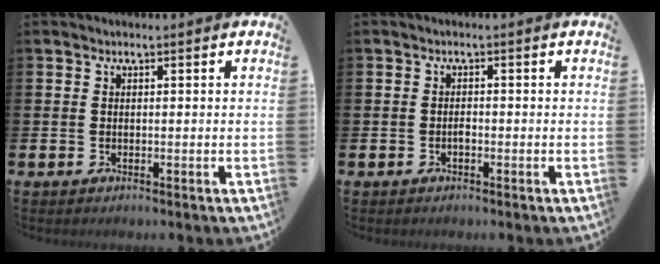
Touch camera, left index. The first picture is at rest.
{"total": 0.8, "force": [-0.4, 0.4, 0.6], "torque": [-0.002, -0.005, -0.010]}